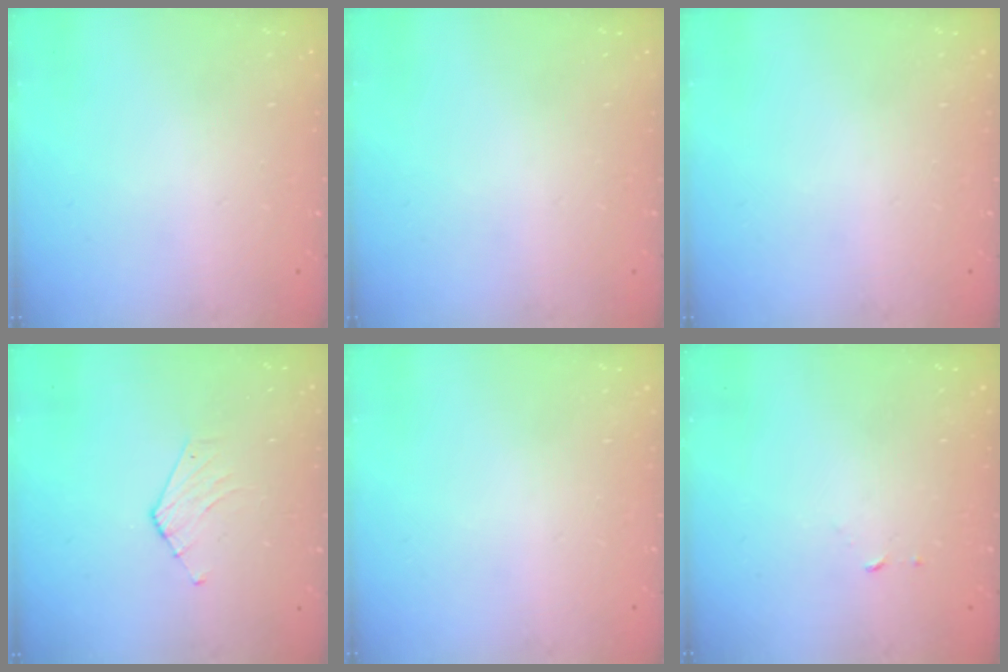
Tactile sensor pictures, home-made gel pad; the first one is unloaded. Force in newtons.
{"total": 0.0}
{"total": 0.0}
{"total": 4.0, "press": 4.0, "slide": 0.4}
{"total": 0.0}
{"total": 2.5, "press": 2.5, "slide": 0.2}